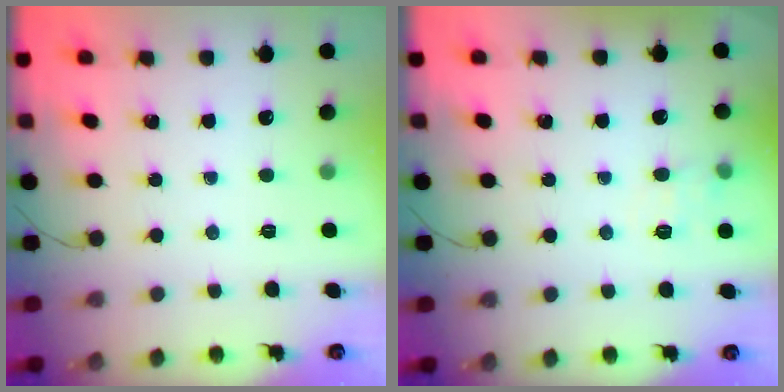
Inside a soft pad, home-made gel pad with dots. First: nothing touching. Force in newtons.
{"total": 6.7, "press": 6.5, "slide": 1.8}